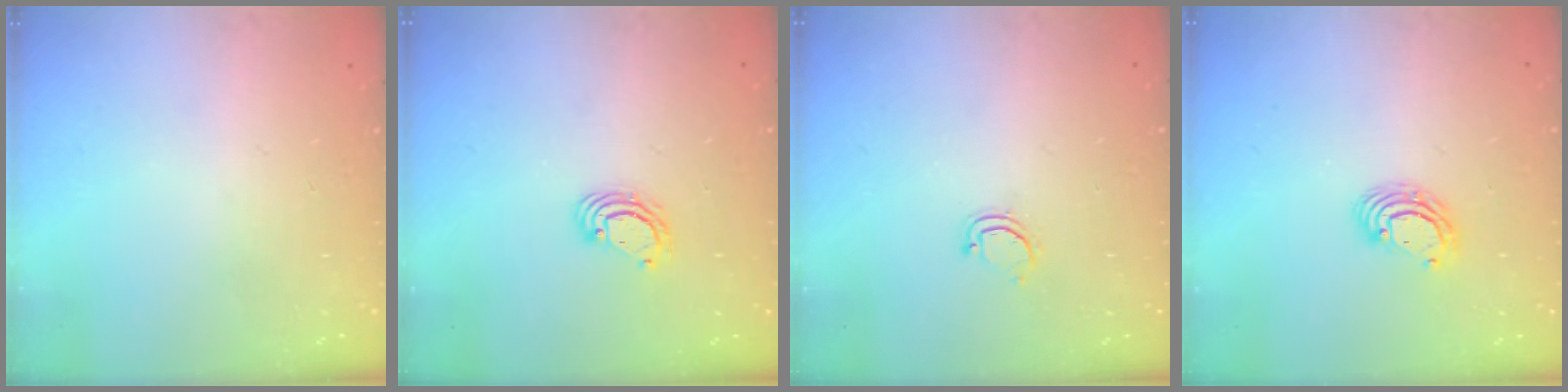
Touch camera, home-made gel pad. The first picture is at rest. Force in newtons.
{"total": 3.8, "press": 3.8, "slide": 0.2}
{"total": 3.1, "press": 3.1, "slide": 0.2}
{"total": 4.2, "press": 4.2, "slide": 0.2}